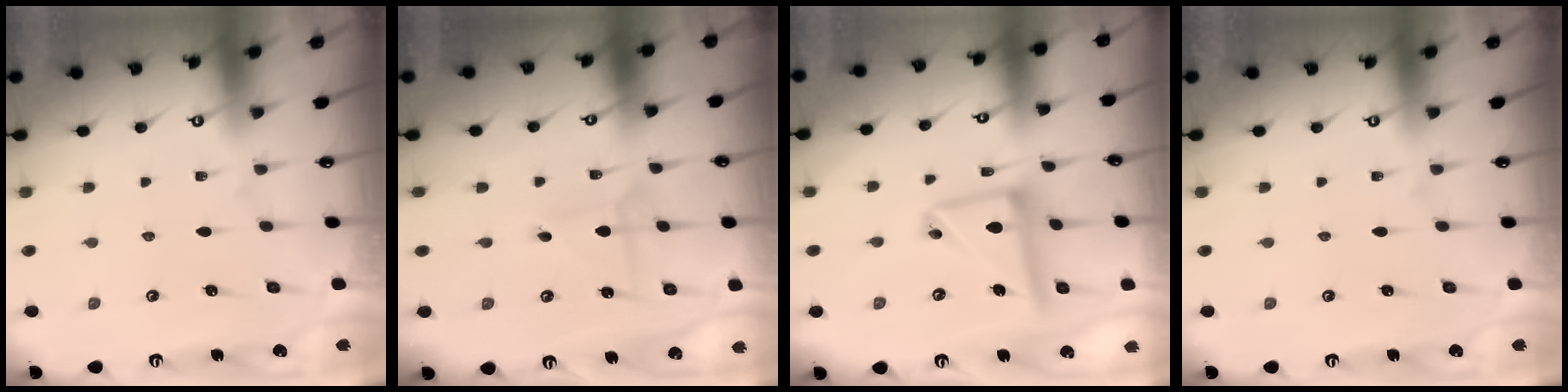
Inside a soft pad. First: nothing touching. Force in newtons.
{"total": 1.7, "press": 1.7, "slide": 0.2}
{"total": 12.4, "press": 12.4, "slide": 1.3}
{"total": 0.0}